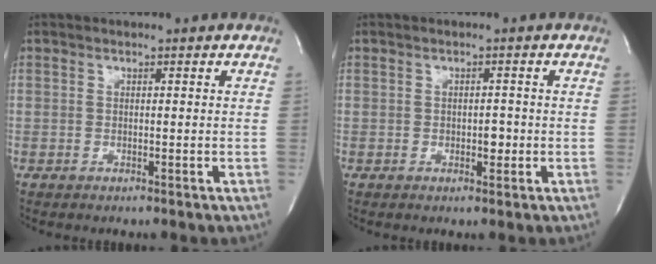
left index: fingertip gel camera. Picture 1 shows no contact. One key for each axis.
{"total": 1.6, "fx": -0.3, "fy": 1.0, "fz": 1.2, "tx": -0.015, "ty": 0.002, "tz": -0.003}